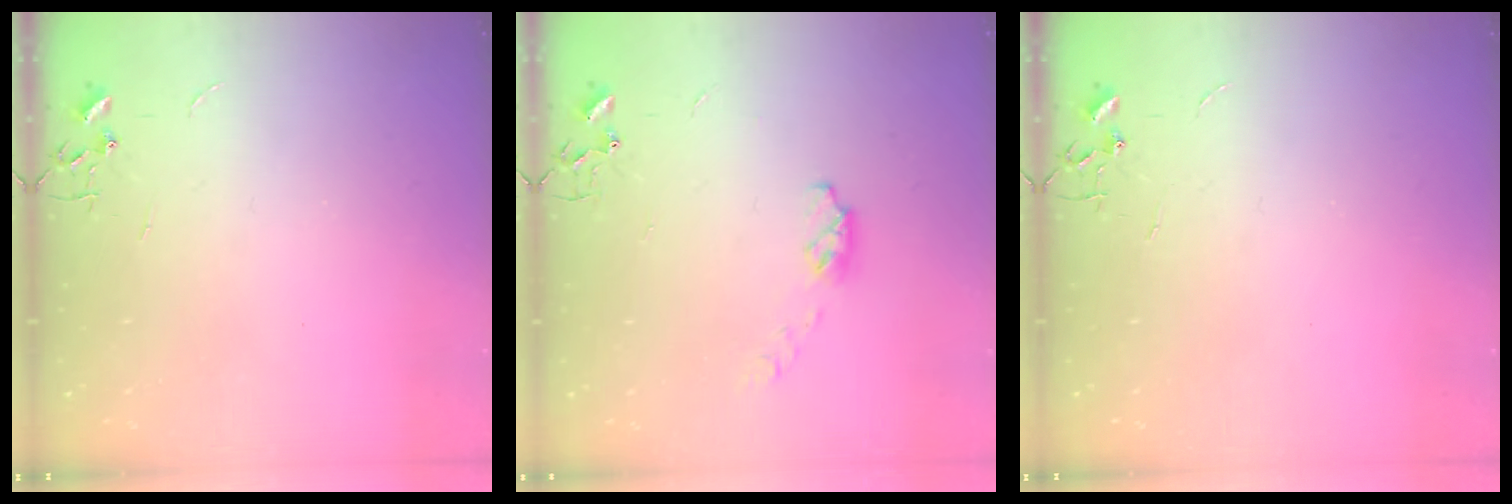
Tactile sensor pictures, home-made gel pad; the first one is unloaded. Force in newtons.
{"total": 5.5, "press": 5.4, "slide": 0.8}
{"total": 0.0}